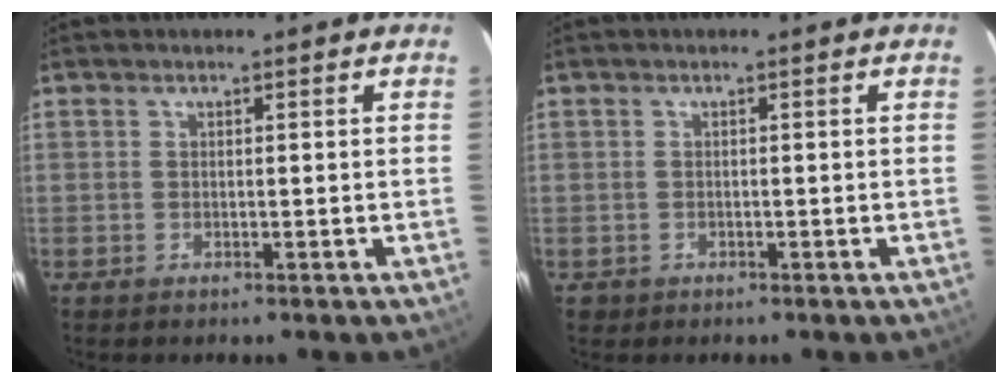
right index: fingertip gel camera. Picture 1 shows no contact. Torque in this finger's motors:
{"motor_torque": [-0.25, 0.18, -0.76, -0.14]}